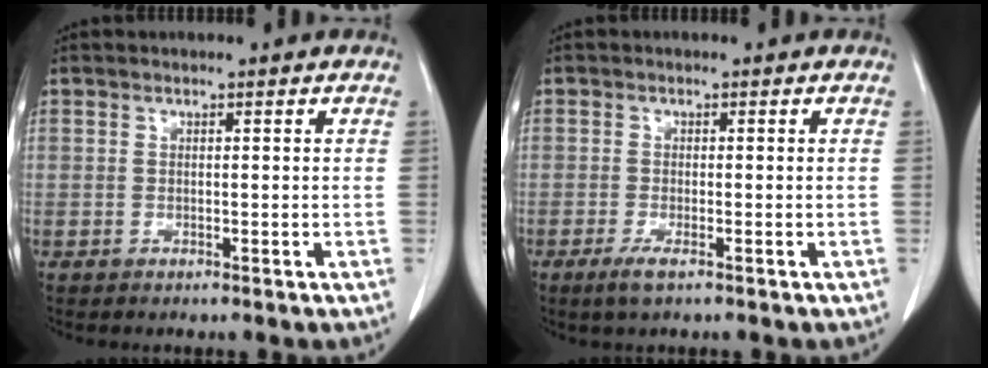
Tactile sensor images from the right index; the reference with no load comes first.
{"total": 2.4, "force": [-1.5, 0.3, 1.8], "torque": [-0.038, -0.006, -0.028]}